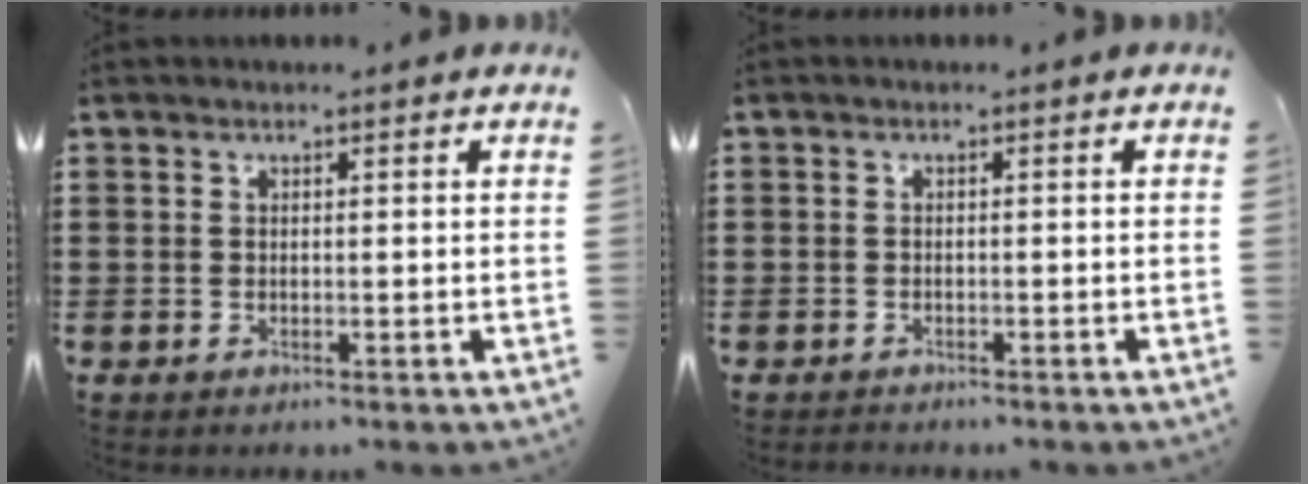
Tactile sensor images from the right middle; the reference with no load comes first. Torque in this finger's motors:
{"motor_torque": [0.70, 0.18, -1.05, -0.21]}